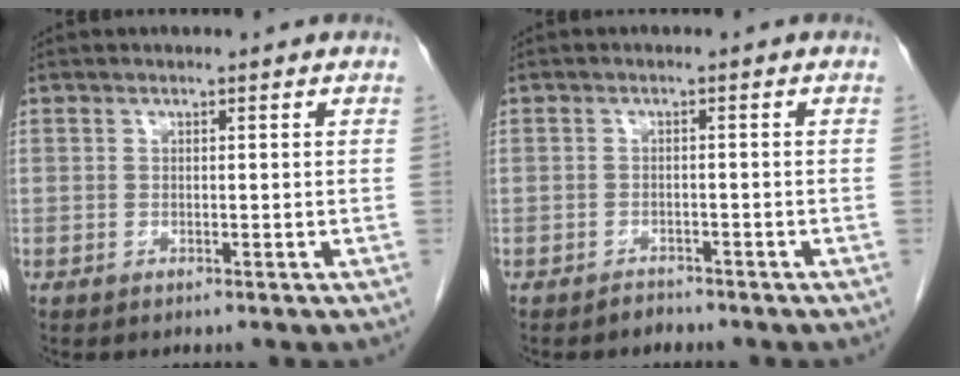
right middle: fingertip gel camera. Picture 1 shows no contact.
{"total": 1.4, "force": [-1.3, 0.6, -0.2], "torque": [-0.003, -0.001, -0.021]}